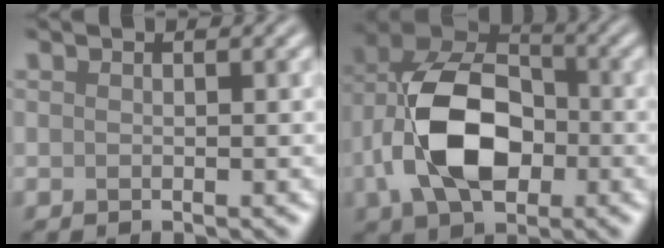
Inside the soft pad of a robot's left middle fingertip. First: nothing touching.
{"total": 10.3, "force": [-1.8, 6.6, 7.8], "torque": [-0.158, 0.012, -0.034]}